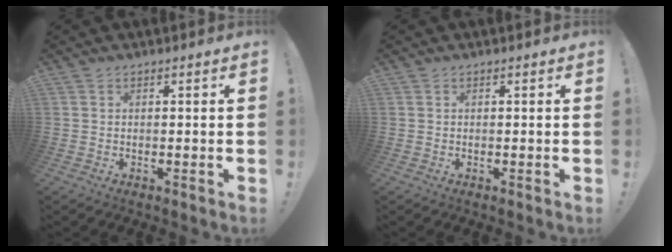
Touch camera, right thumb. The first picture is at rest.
{"total": 0.0}